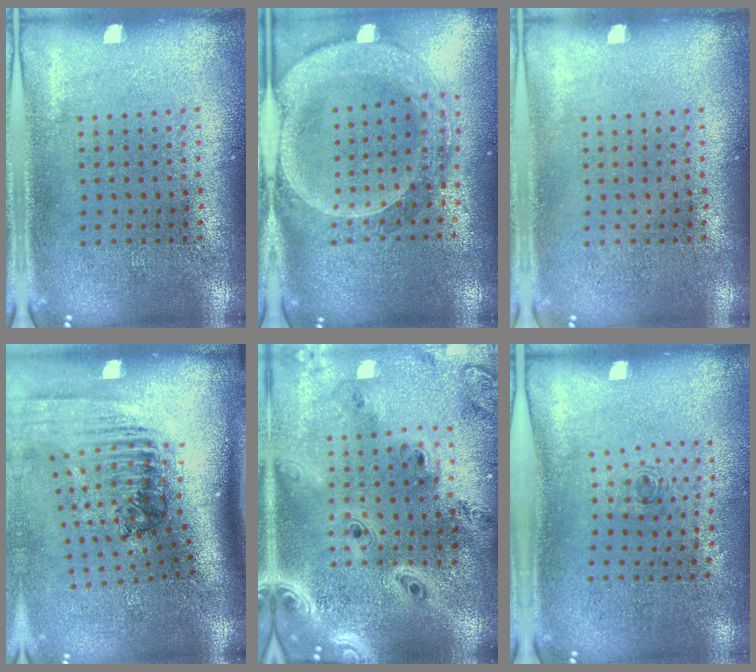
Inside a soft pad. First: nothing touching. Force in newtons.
{"total": 2.8, "press": 2.4, "slide": 1.3}
{"total": 0.0}
{"total": 2.4, "press": 1.7, "slide": 1.8}
{"total": 4.1, "press": 3.0, "slide": 2.7}
{"total": 0.7, "press": 0.3, "slide": 0.6}